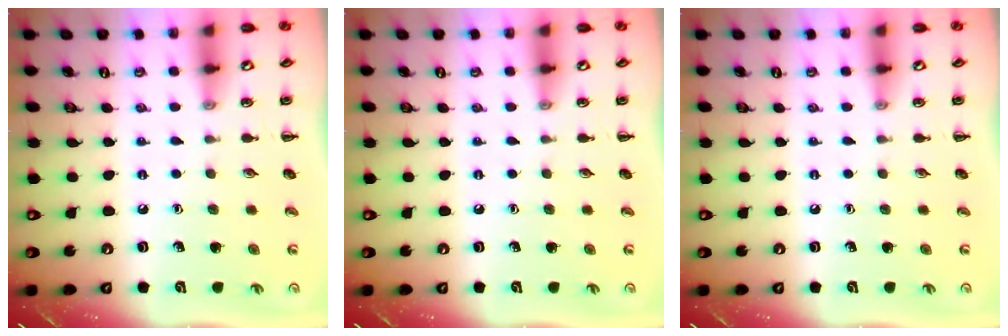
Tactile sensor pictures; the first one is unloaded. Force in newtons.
{"total": 0.0}
{"total": 0.0}